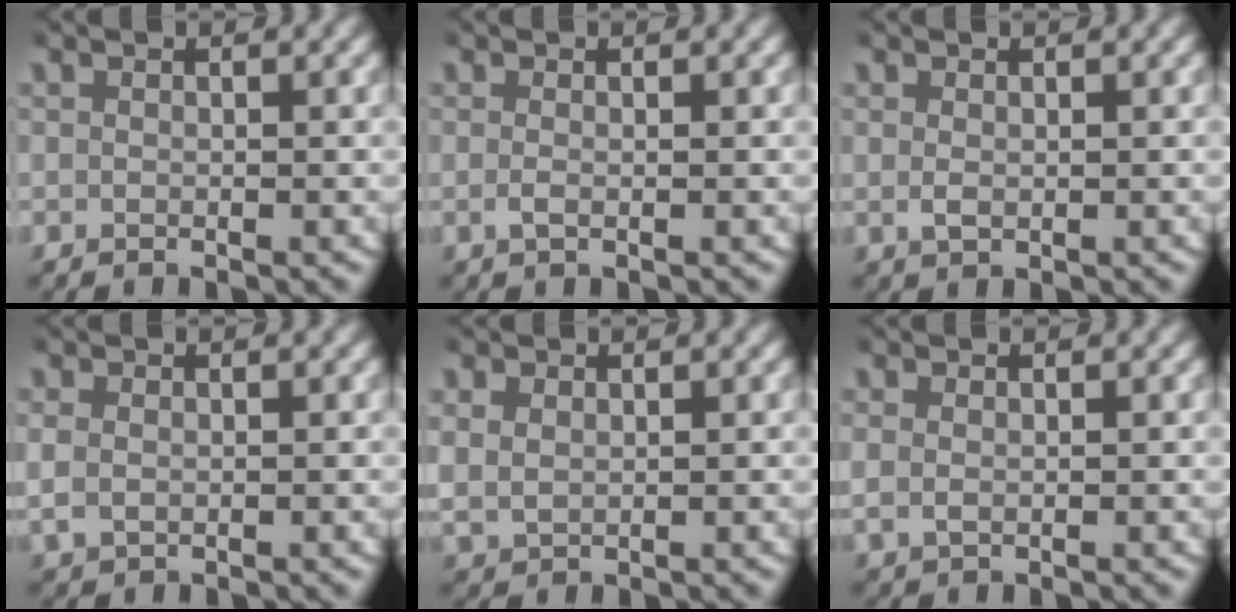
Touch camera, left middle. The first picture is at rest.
{"total": 0.7, "force": [-0.1, 0.0, 0.7], "torque": [-0.019, -0.006, 0.002]}
{"total": 0.8, "force": [0.1, 0.3, 0.7], "torque": [-0.019, -0.004, 0.009]}
{"total": 2.3, "force": [0.3, 1.9, 1.3], "torque": [-0.040, -0.003, 0.011]}
{"total": 2.9, "force": [0.9, 2.4, 1.3], "torque": [-0.049, -0.008, 0.025]}
{"total": 1.4, "force": [0.3, 1.0, 0.9], "torque": [-0.029, -0.005, 0.013]}